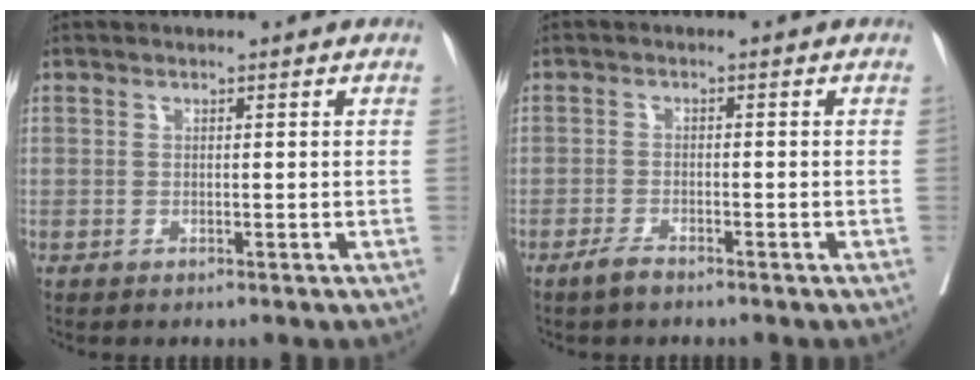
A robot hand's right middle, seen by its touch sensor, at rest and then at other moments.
{"total": 2.0, "force": [-1.7, 0.4, 1.0], "torque": [-0.023, -0.002, -0.032]}